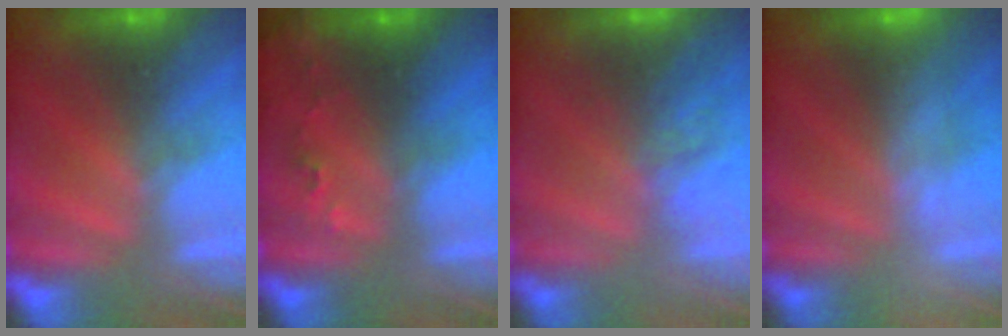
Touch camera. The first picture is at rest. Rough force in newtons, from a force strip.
{"total": 7.2}
{"total": 2.9}
{"total": 2.4}